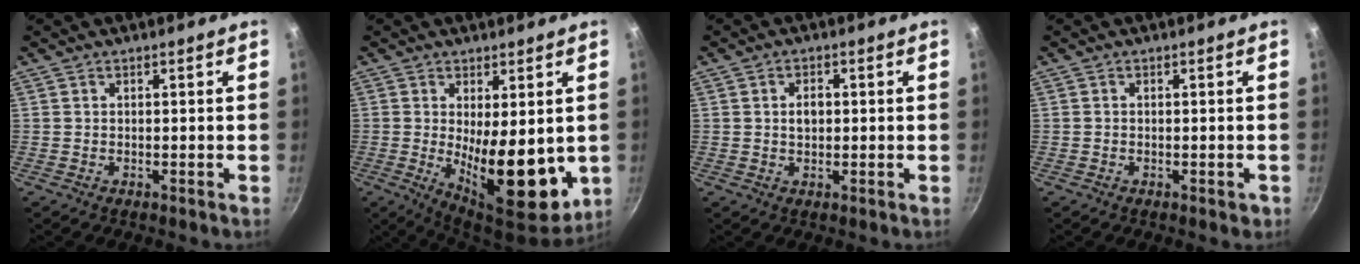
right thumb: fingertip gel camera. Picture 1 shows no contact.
{"total": 15.3, "force": [-0.9, 6.3, 13.9], "torque": [-0.170, -0.025, 0.004]}
{"total": 2.9, "force": [0.2, 2.0, 2.1], "torque": [-0.022, 0.004, 0.004]}
{"total": 1.3, "force": [-0.5, 0.7, 0.9], "torque": [-0.010, 0.002, -0.007]}